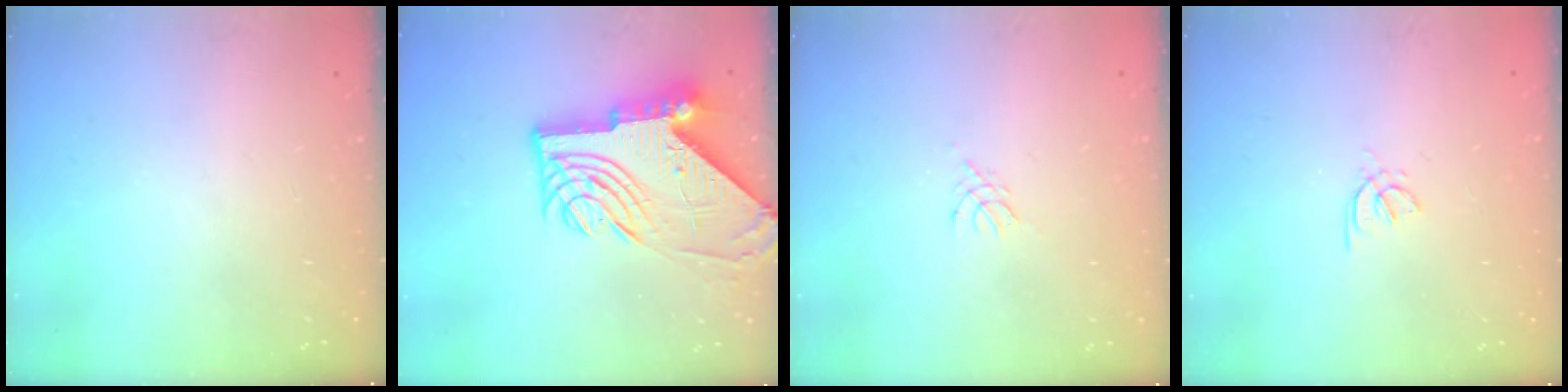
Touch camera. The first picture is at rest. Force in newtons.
{"total": 14.6, "press": 14.5, "slide": 1.6}
{"total": 2.7, "press": 2.6, "slide": 0.6}
{"total": 1.2, "press": 1.2, "slide": 0.4}